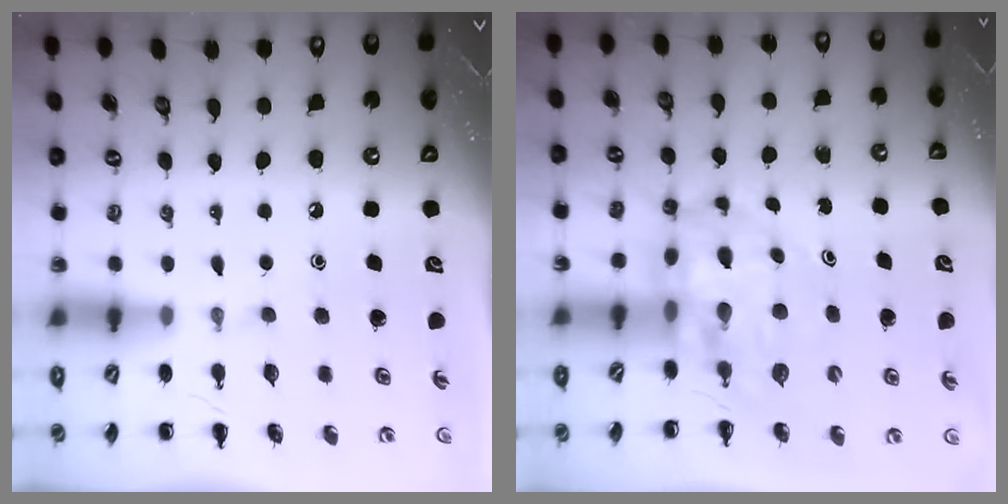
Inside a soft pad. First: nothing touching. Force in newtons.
{"total": 9.9, "press": 9.2, "slide": 3.6}